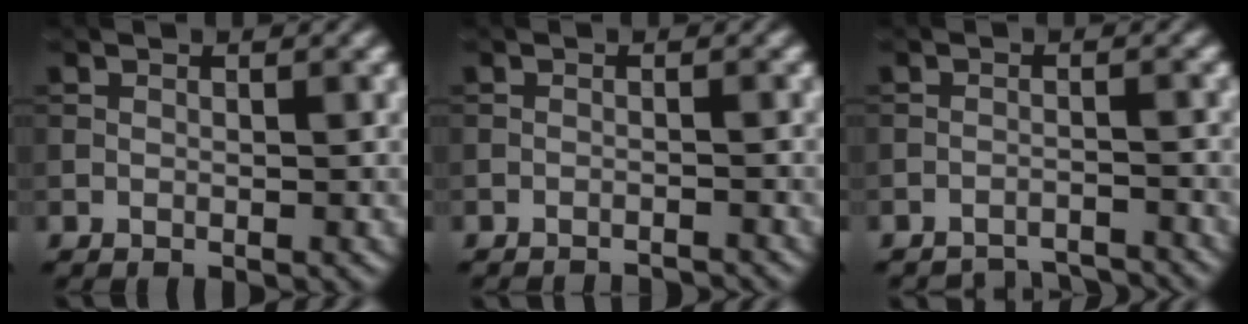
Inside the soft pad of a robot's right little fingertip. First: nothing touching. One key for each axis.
{"total": 3.0, "fx": -2.9, "fy": 0.3, "fz": 0.7, "tx": -0.006, "ty": 0.005, "tz": -0.039}
{"total": 4.5, "fx": -4.5, "fy": 0.6, "fz": 0.5, "tx": -0.008, "ty": -0.002, "tz": -0.064}